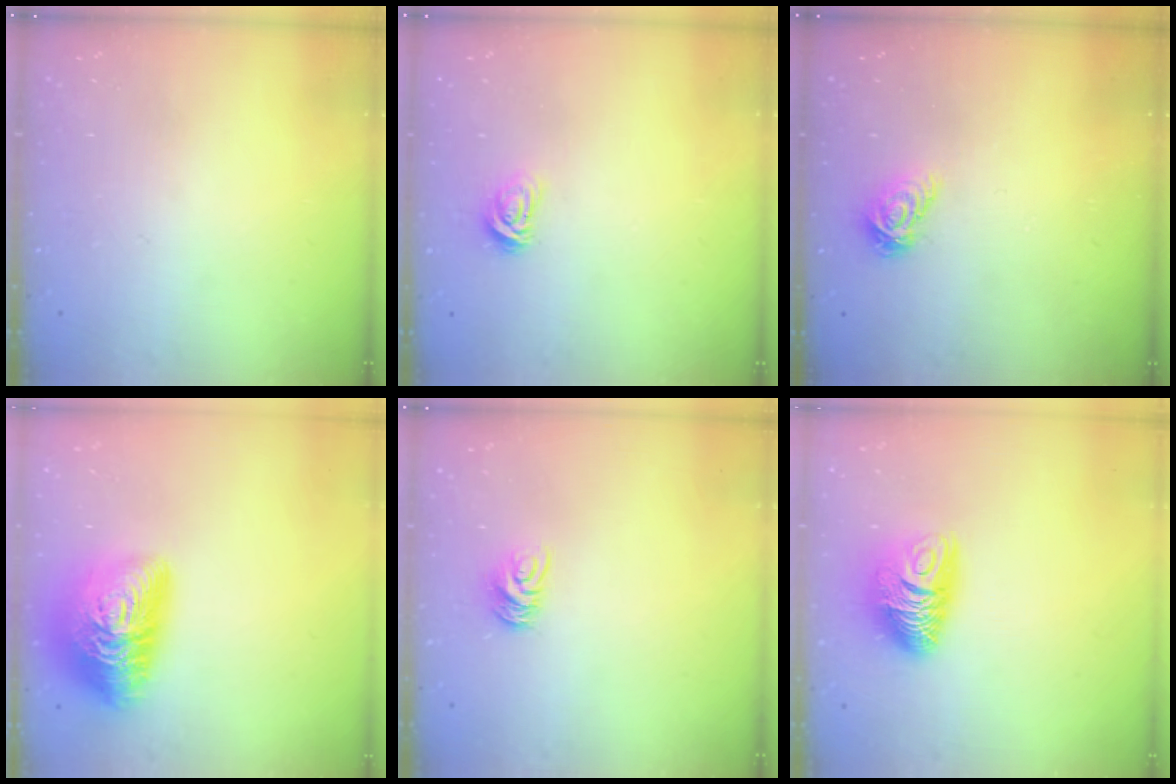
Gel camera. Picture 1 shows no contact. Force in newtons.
{"total": 2.9, "press": 2.8, "slide": 0.4}
{"total": 6.1, "press": 6.1, "slide": 0.3}
{"total": 23.6, "press": 23.6, "slide": 0.9}
{"total": 7.5, "press": 7.5, "slide": 0.5}
{"total": 10.0, "press": 9.9, "slide": 1.1}